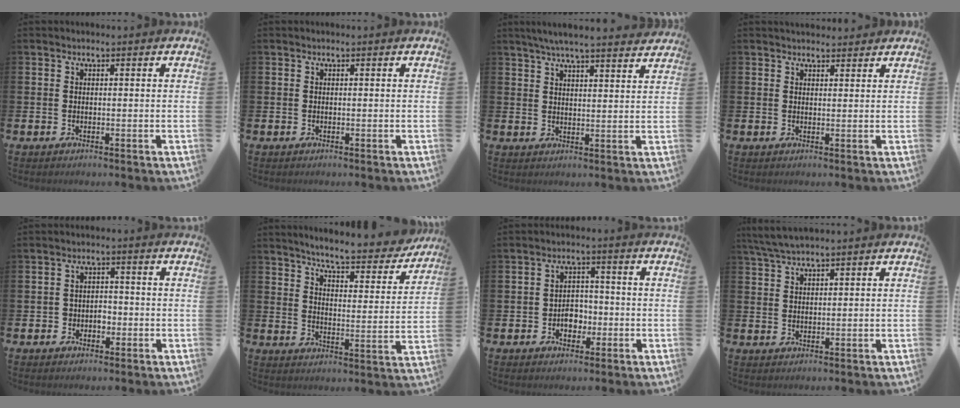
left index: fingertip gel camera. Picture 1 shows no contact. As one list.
[{"total": 0.0}, {"total": 5.7, "force": [5.4, 0.0, 1.7], "torque": [-0.046, -0.022, 0.096]}, {"total": 2.3, "force": [2.2, 0.7, 0.0], "torque": [0.003, -0.009, 0.040]}, {"total": 2.1, "force": [-0.8, 1.8, 0.8], "torque": [-0.011, 0.002, -0.021]}, {"total": 6.1, "force": [5.8, 0.5, 1.8], "torque": [-0.058, -0.045, 0.094]}, {"total": 3.2, "force": [-1.2, 2.5, 1.5], "torque": [-0.018, 0.000, -0.031]}, {"total": 3.5, "force": [3.2, 0.4, 1.5], "torque": [-0.042, -0.003, 0.061]}]